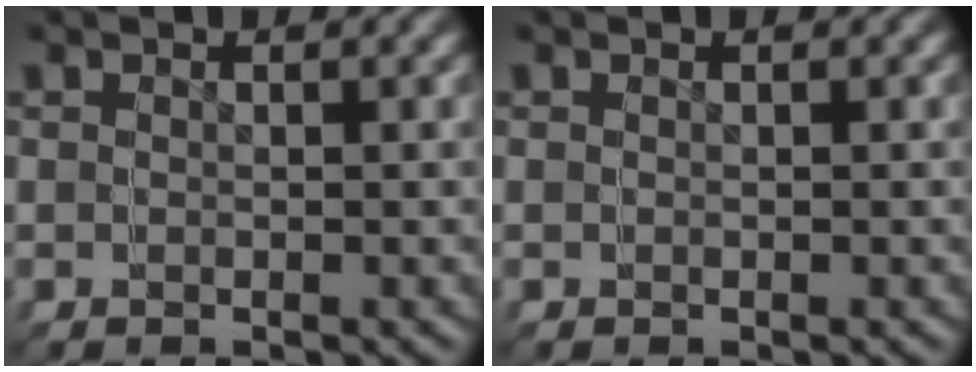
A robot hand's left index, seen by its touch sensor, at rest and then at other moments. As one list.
[{"total": 0.0}]